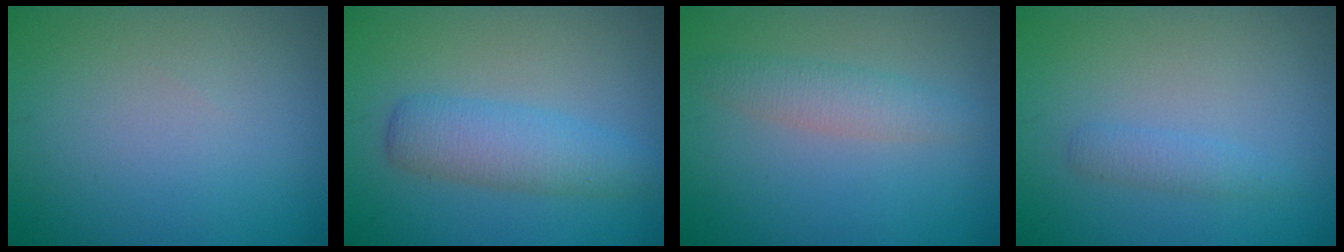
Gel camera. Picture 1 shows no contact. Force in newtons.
{"total": 3.9, "press": 3.9, "slide": 0.1}
{"total": 2.4, "press": 2.4, "slide": 0.0}
{"total": 1.4, "press": 1.4, "slide": 0.1}